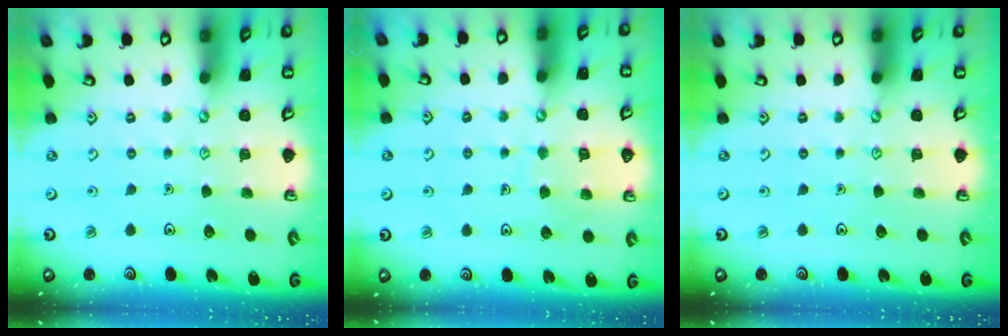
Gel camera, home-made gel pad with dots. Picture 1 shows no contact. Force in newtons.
{"total": 6.1, "press": 6.1, "slide": 0.5}
{"total": 0.0}